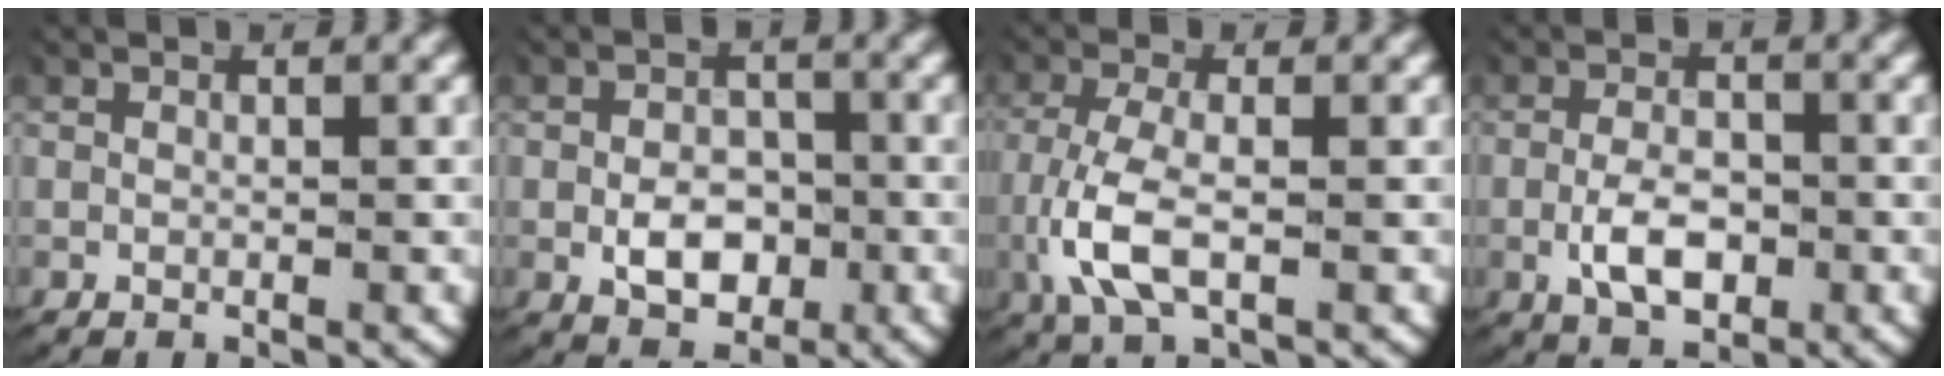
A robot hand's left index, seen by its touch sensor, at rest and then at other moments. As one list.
[{"total": 4.0, "force": [-1.1, 2.9, 2.5], "torque": [-0.039, -0.018, -0.010]}, {"total": 5.0, "force": [-1.1, 2.6, 4.2], "torque": [-0.123, -0.021, -0.006]}, {"total": 3.9, "force": [-1.2, 2.3, 3.0], "torque": [-0.058, -0.013, -0.015]}]